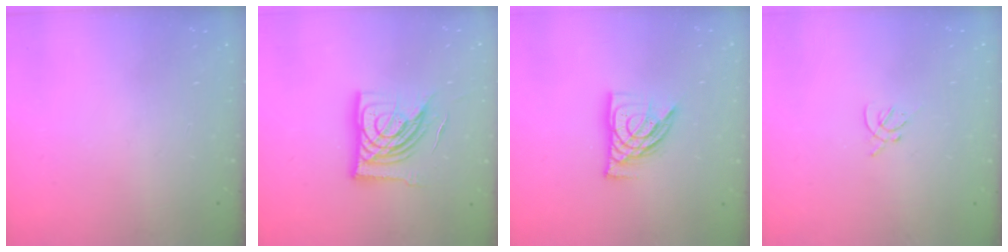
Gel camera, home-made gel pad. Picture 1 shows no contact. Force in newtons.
{"total": 15.6, "press": 15.5, "slide": 1.2}
{"total": 11.3, "press": 11.2, "slide": 1.0}
{"total": 2.0, "press": 1.9, "slide": 0.5}